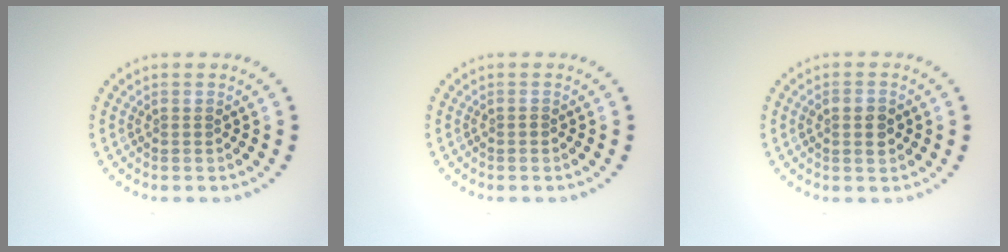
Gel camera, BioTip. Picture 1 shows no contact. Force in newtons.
{"total": 0.5, "press": 0.4, "slide": 0.4}
{"total": 2.0, "press": 2.0, "slide": 0.2}